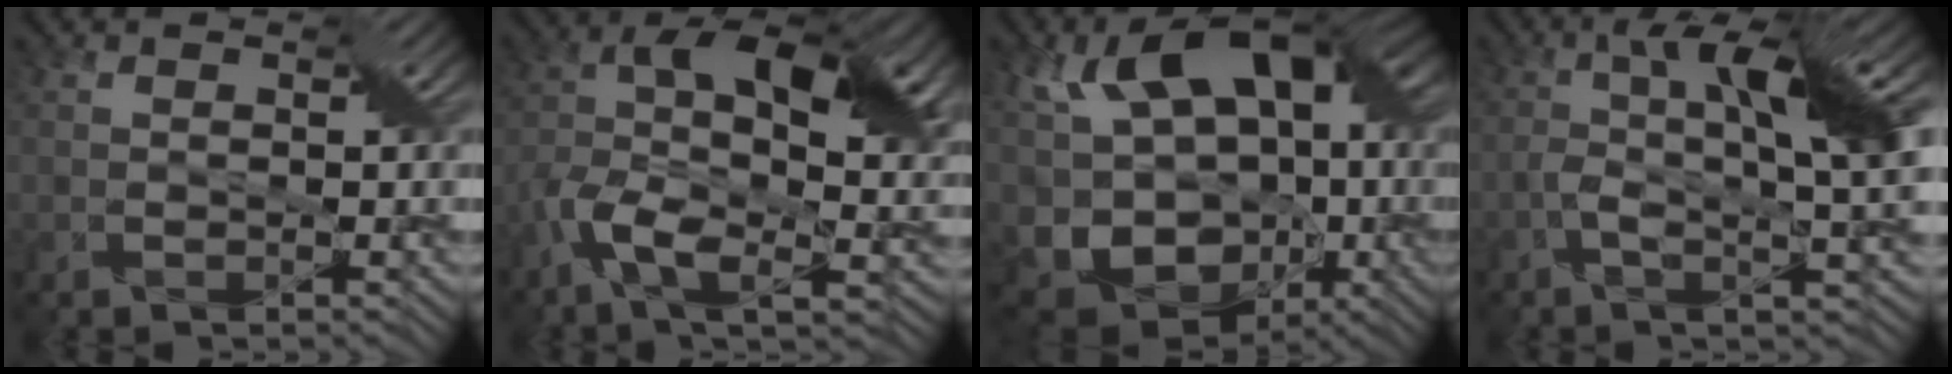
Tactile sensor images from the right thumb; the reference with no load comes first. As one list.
[{"total": 14.8, "force": [-1.8, 7.5, 12.6], "torque": [-0.258, 0.000, -0.031]}, {"total": 18.7, "force": [0.6, 13.1, 13.4], "torque": [-0.263, -0.001, 0.032]}, {"total": 9.8, "force": [0.1, 2.1, 9.6], "torque": [-0.162, 0.010, -0.005]}]